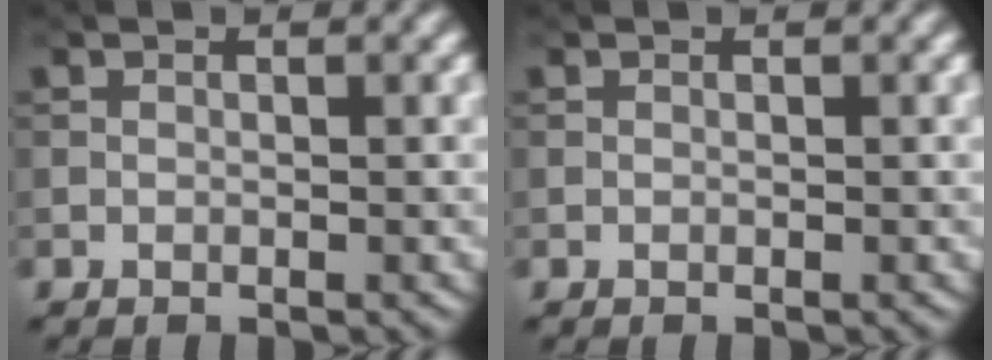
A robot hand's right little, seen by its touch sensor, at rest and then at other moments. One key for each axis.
{"total": 0.0}